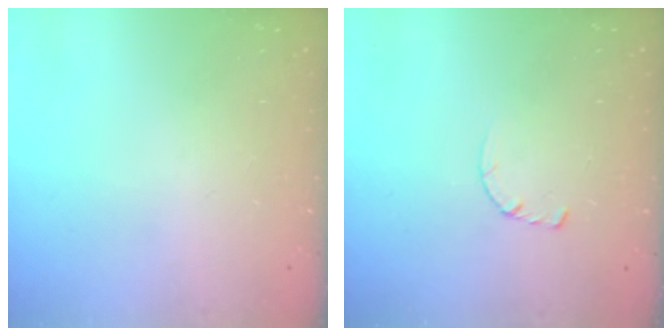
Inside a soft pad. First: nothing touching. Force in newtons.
{"total": 2.8, "press": 2.8, "slide": 0.4}